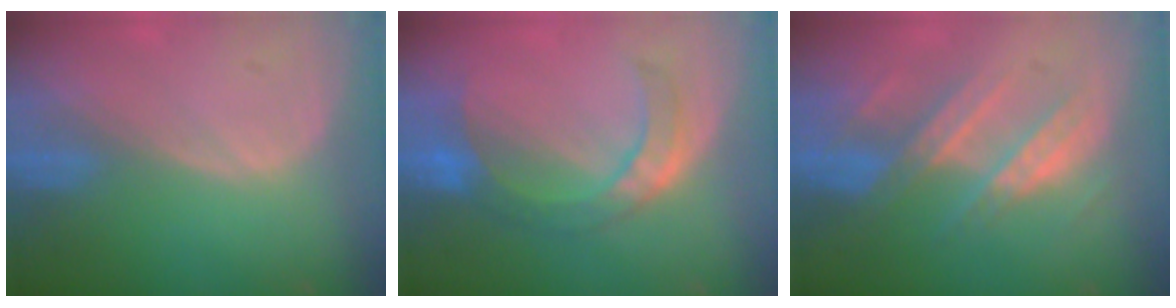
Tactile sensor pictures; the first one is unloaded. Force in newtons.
{"total": 7.4, "press": 7.2, "slide": 1.9}
{"total": 8.9, "press": 7.9, "slide": 4.1}